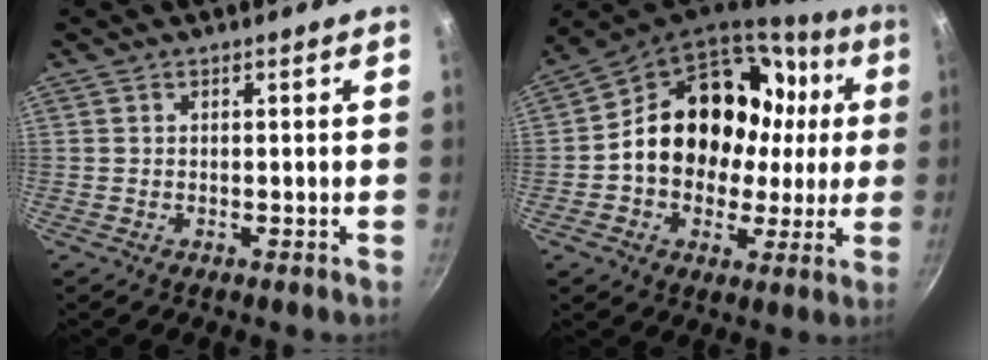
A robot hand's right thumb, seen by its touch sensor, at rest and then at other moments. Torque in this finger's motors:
{"motor_torque": [1.10, 3.91, 1.37, -0.62, 0.52]}